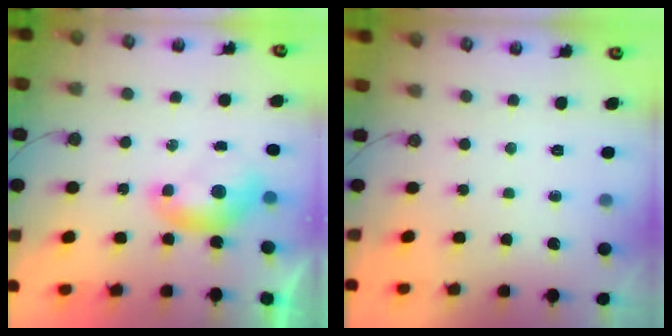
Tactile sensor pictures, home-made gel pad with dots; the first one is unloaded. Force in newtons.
{"total": 0.0}